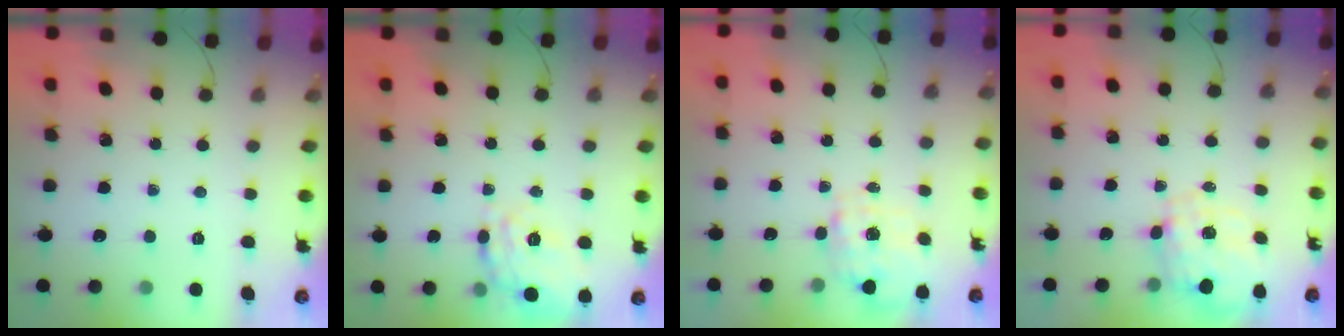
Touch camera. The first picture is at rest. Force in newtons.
{"total": 17.9, "press": 17.9, "slide": 0.4}
{"total": 1.5, "press": 1.5, "slide": 0.5}
{"total": 2.5, "press": 2.4, "slide": 0.8}